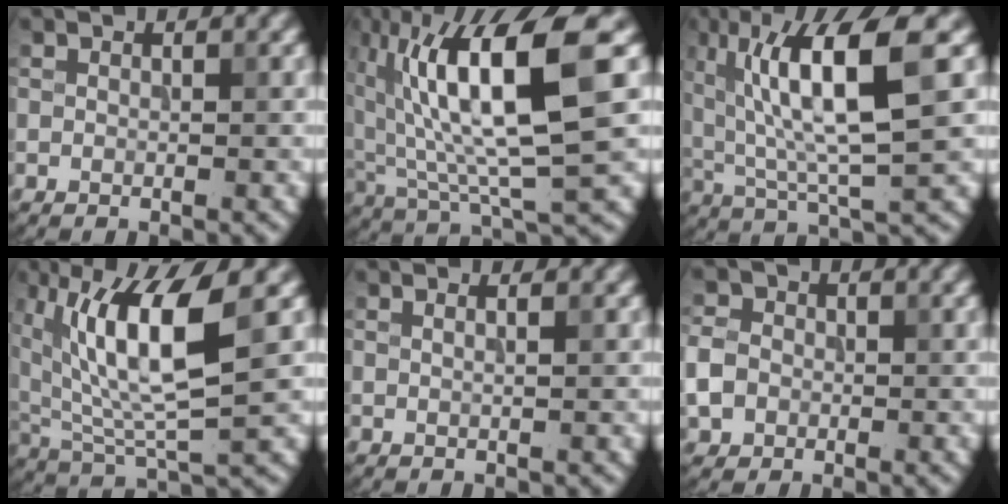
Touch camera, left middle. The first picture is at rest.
{"total": 12.3, "force": [3.0, 2.9, 11.5], "torque": [-0.207, 0.009, 0.059]}
{"total": 9.7, "force": [2.8, 2.0, 9.0], "torque": [-0.154, 0.003, 0.055]}
{"total": 9.9, "force": [2.9, 2.8, 9.0], "torque": [-0.172, -0.001, 0.056]}
{"total": 1.6, "force": [0.8, 0.8, 1.2], "torque": [0.001, -0.002, -0.008]}
{"total": 3.2, "force": [-0.7, 2.8, 1.4], "torque": [-0.027, 0.000, -0.017]}